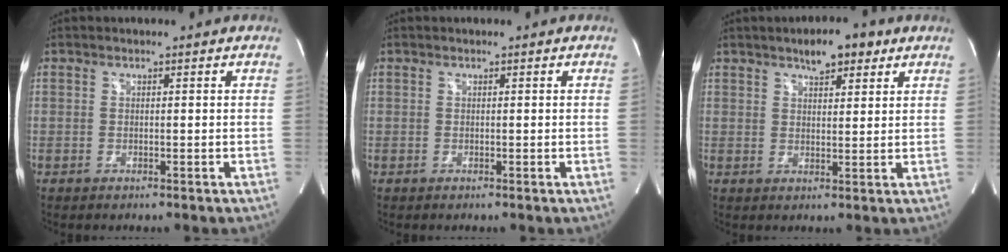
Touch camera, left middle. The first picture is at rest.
{"total": 0.0}
{"total": 5.6, "force": [3.7, 1.9, 3.8], "torque": [-0.061, 0.011, 0.055]}